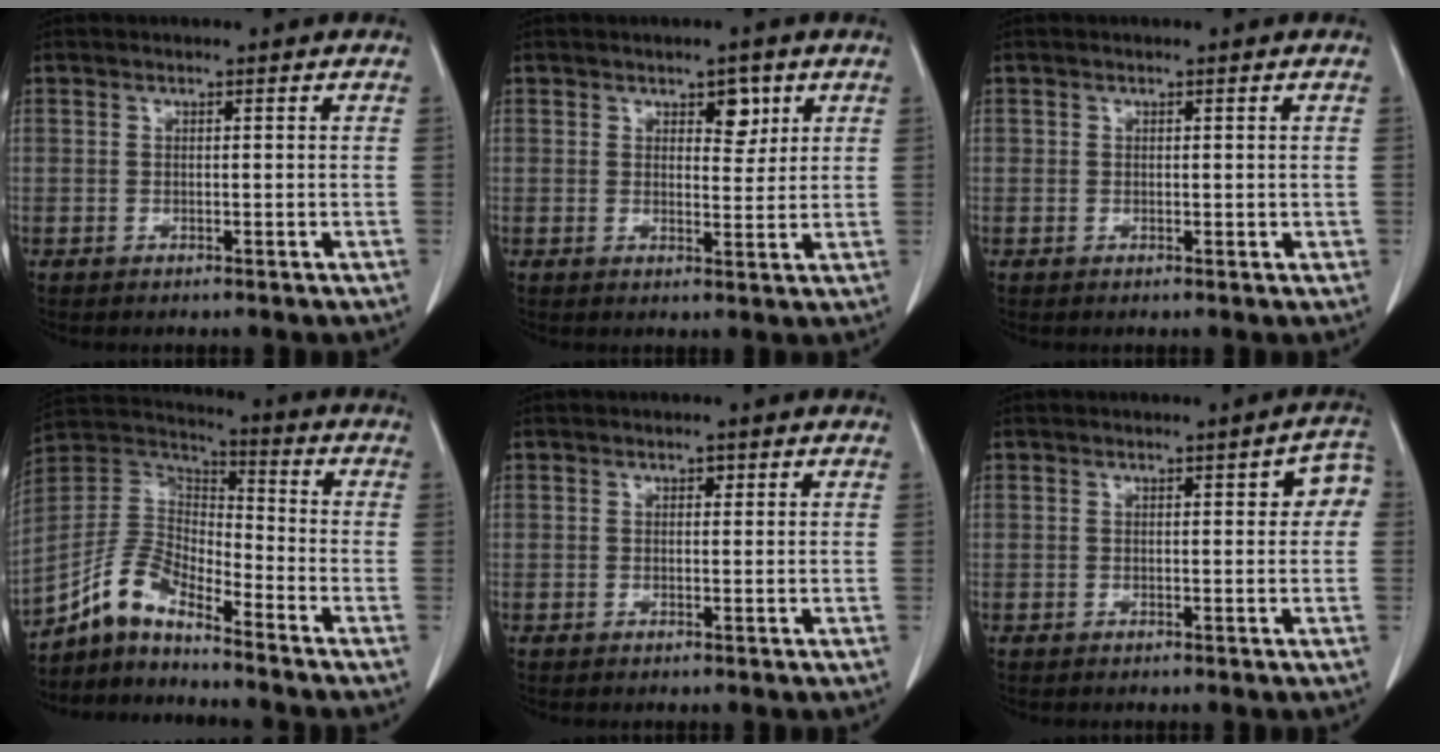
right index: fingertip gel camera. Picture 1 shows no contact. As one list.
[{"total": 3.5, "force": [1.8, 1.8, 2.4], "torque": [-0.028, -0.002, 0.027]}, {"total": 1.2, "force": [0.2, 1.0, 0.6], "torque": [-0.004, 0.000, 0.005]}, {"total": 9.3, "force": [-7.8, 2.4, 4.6], "torque": [-0.111, 0.024, -0.154]}, {"total": 0.7, "force": [0.3, 0.5, 0.4], "torque": [-0.004, 0.001, 0.003]}, {"total": 3.8, "force": [0.8, 1.3, 3.5], "torque": [-0.032, 0.013, 0.002]}]